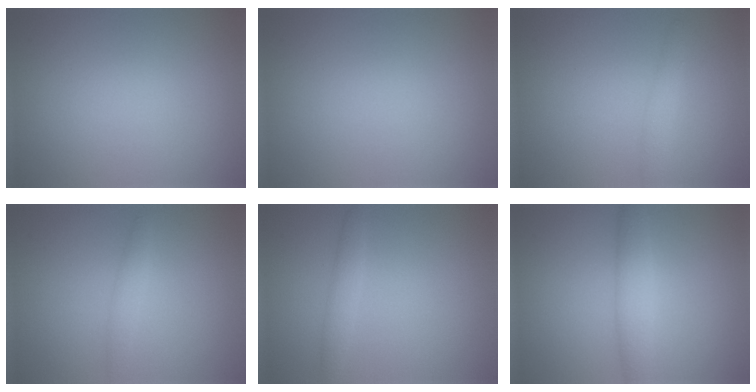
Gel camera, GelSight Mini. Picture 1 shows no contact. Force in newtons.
{"total": 0.0}
{"total": 1.4, "press": 1.4, "slide": 0.0}
{"total": 1.5, "press": 1.5, "slide": 0.0}
{"total": 1.6, "press": 1.6, "slide": 0.1}
{"total": 2.9, "press": 2.9, "slide": 0.1}